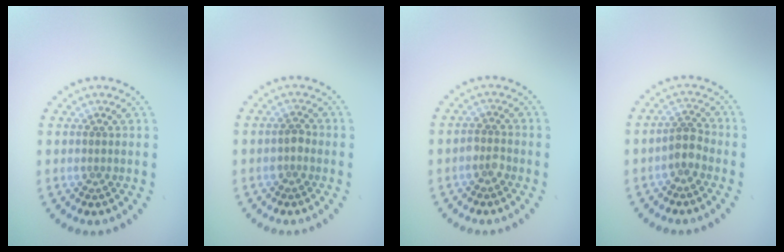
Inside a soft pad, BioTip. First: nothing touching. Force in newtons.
{"total": 0.9, "press": 0.8, "slide": 0.3}
{"total": 1.2, "press": 1.1, "slide": 0.5}
{"total": 1.9, "press": 1.5, "slide": 1.2}